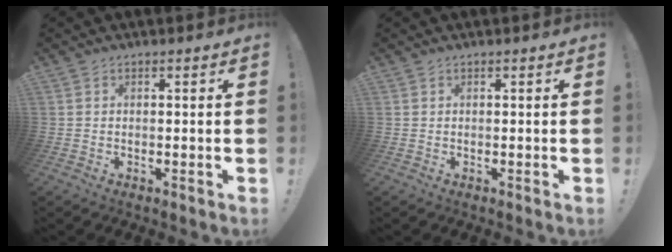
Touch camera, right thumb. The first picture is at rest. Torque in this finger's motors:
{"motor_torque": [0.00, 0.00, -0.01, 0.01, 0.00]}